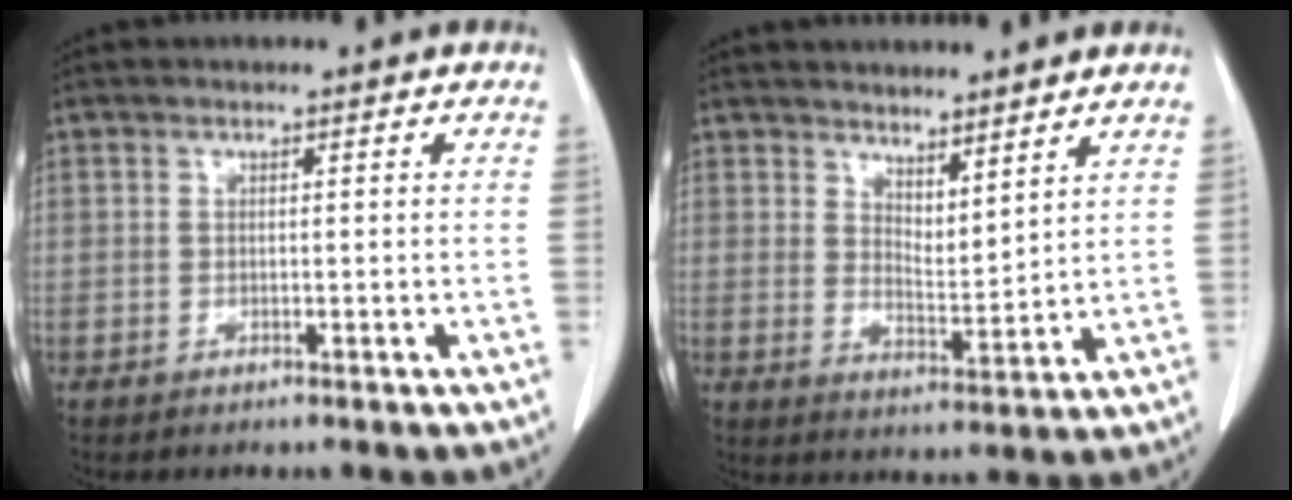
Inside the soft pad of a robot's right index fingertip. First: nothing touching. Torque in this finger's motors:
{"motor_torque": [0.07, 0.08, -0.01, -0.01]}